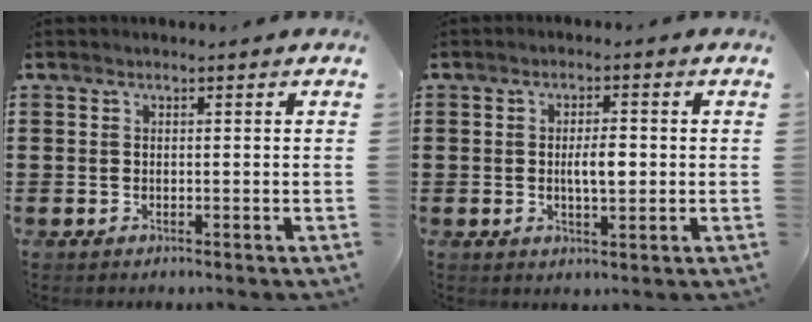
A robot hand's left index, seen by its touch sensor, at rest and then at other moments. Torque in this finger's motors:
{"motor_torque": [0.88, 0.11, 0.37, 0.07]}